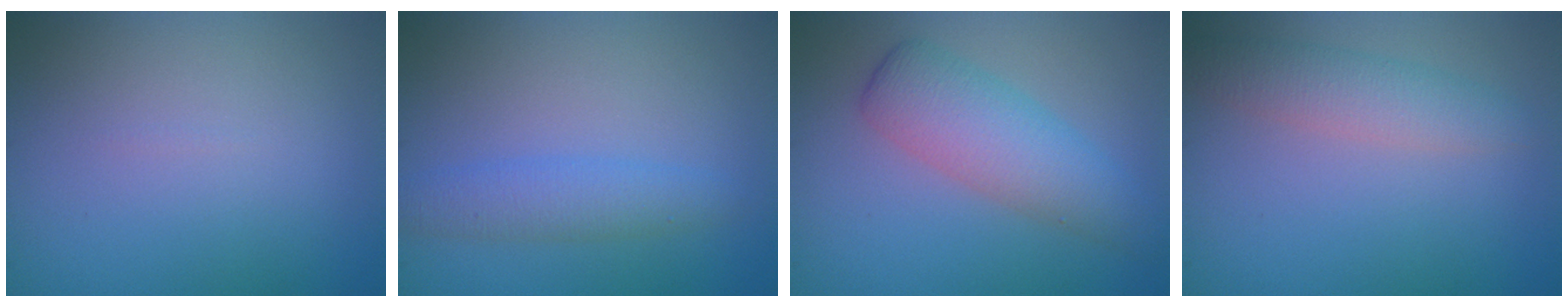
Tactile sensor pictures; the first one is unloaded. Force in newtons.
{"total": 2.5, "press": 2.5, "slide": 0.1}
{"total": 4.7, "press": 4.7, "slide": 0.1}
{"total": 3.1, "press": 3.1, "slide": 0.0}